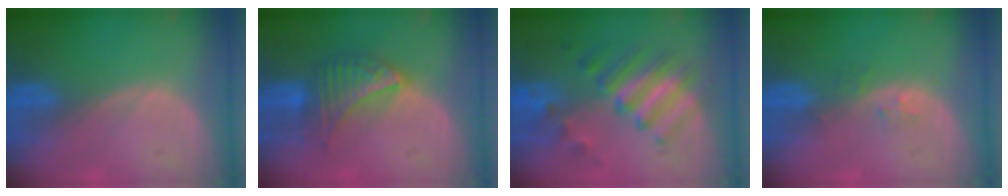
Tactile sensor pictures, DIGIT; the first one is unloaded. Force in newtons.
{"total": 6.5, "press": 6.4, "slide": 1.1}
{"total": 7.7, "press": 7.7, "slide": 1.0}
{"total": 1.6, "press": 1.6, "slide": 0.1}